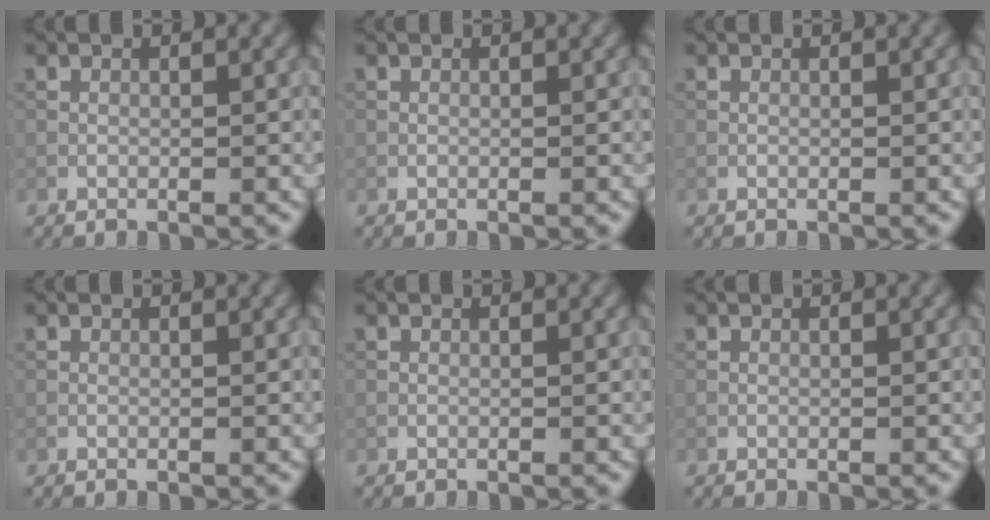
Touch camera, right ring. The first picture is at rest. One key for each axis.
{"total": 0.0}
{"total": 0.0}
{"total": 0.0}
{"total": 0.0}
{"total": 0.0}